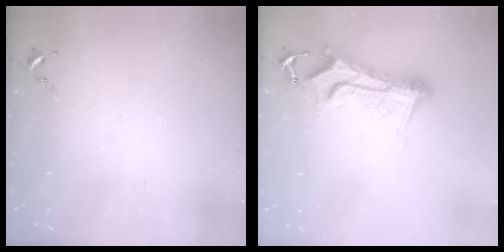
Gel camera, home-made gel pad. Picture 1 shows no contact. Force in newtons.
{"total": 13.8, "press": 13.8, "slide": 1.2}